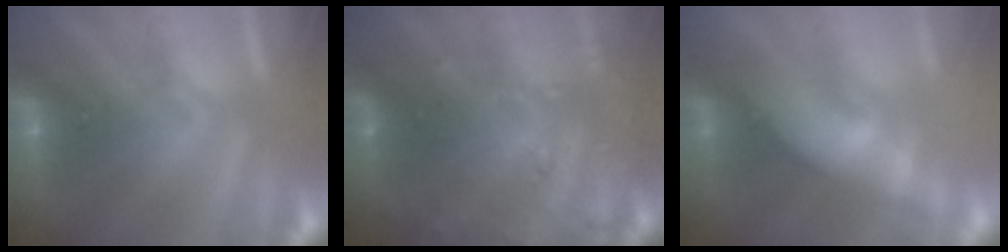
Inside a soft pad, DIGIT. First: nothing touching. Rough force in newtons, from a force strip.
{"total": 8.2}
{"total": 4.6}